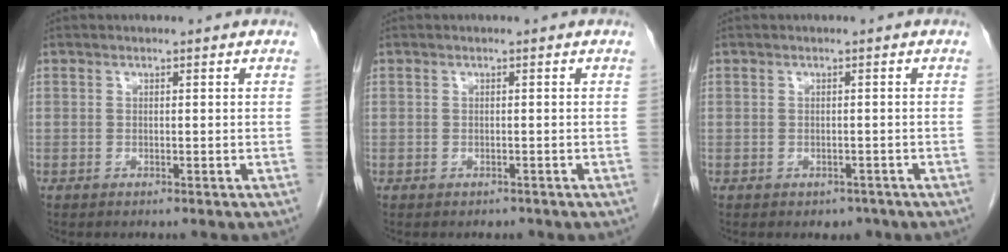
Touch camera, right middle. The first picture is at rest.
{"total": 0.9, "force": [-0.7, 0.5, 0.0], "torque": [-0.004, 0.001, -0.009]}
{"total": 1.5, "force": [-1.1, 1.1, 0.3], "torque": [-0.001, 0.003, -0.010]}